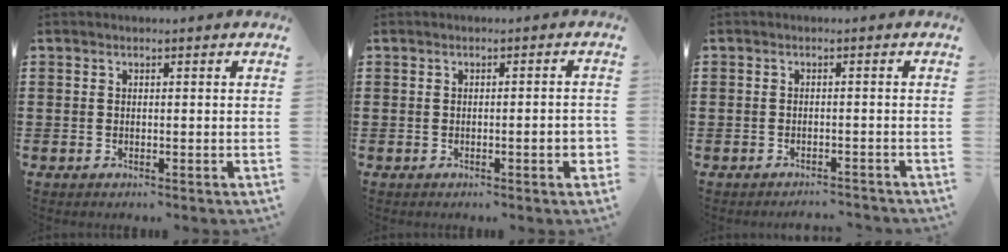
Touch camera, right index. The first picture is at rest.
{"total": 2.6, "force": [-0.6, 0.2, 2.5], "torque": [-0.039, -0.003, -0.010]}
{"total": 1.9, "force": [-1.9, 0.2, -0.2], "torque": [-0.002, 0.003, -0.044]}